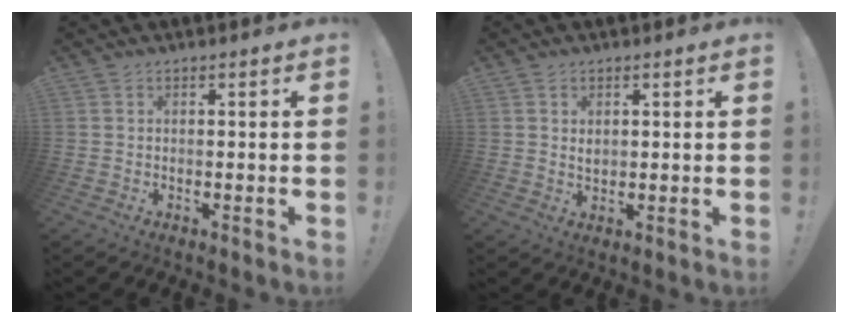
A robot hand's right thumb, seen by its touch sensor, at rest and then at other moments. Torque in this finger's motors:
{"motor_torque": [-0.37, 0.14, -0.21, 0.20, -0.10]}